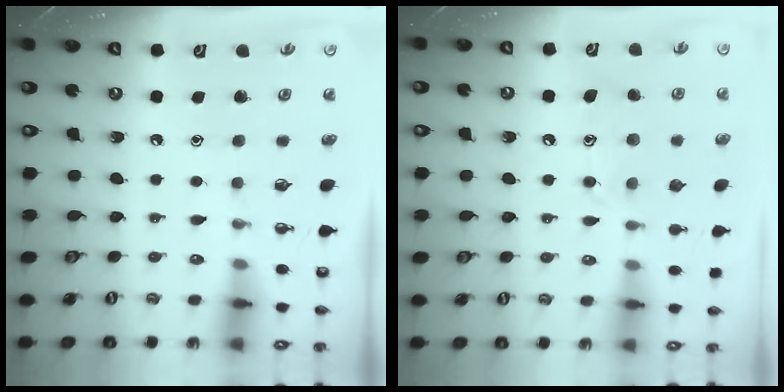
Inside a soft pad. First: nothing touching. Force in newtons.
{"total": 11.9, "press": 11.9, "slide": 0.9}